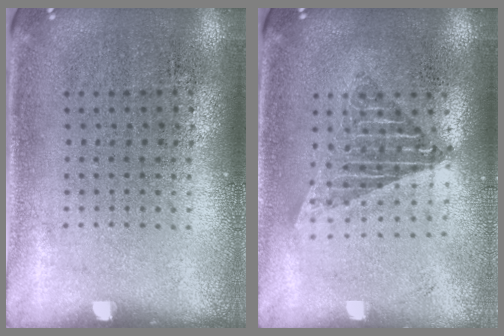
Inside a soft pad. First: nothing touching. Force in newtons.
{"total": 1.5, "press": 1.3, "slide": 0.8}